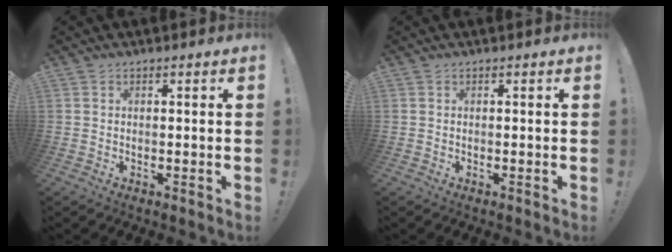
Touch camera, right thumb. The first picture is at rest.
{"total": 0.0}